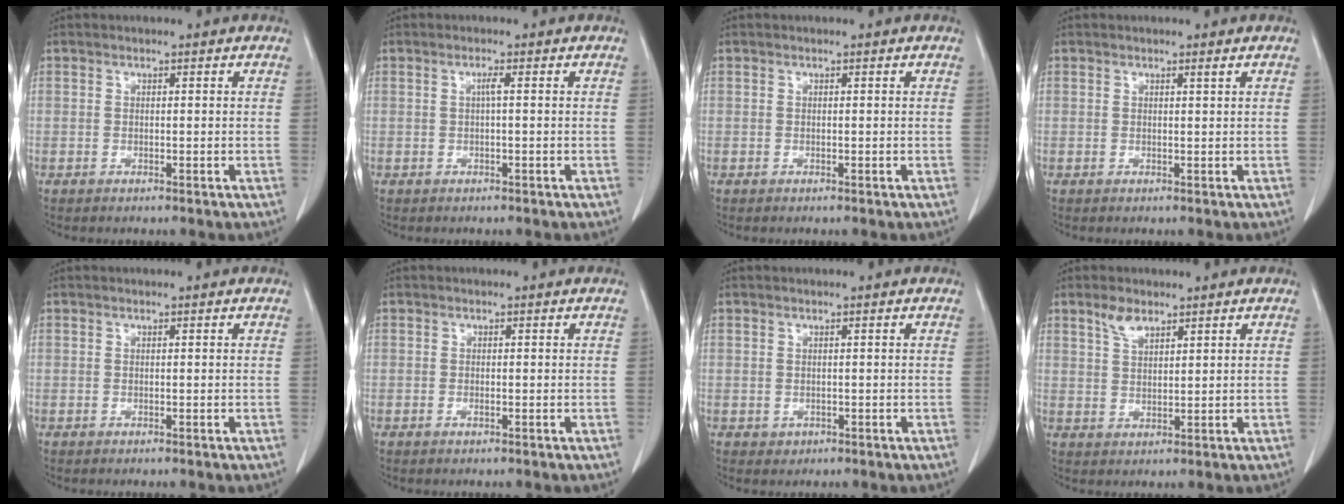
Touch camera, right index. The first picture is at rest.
{"total": 1.3, "force": [0.2, 0.3, 1.3], "torque": [-0.030, 0.002, 0.005]}
{"total": 0.0}
{"total": 0.6, "force": [0.4, 0.1, 0.4], "torque": [-0.013, 0.002, 0.009]}
{"total": 0.0}
{"total": 1.1, "force": [-0.4, 0.6, 0.8], "torque": [-0.018, 0.000, -0.004]}
{"total": 1.9, "force": [-0.4, 1.6, 0.9], "torque": [-0.017, 0.000, 0.006]}
{"total": 3.9, "force": [2.6, 1.8, 2.3], "torque": [-0.049, 0.005, 0.056]}